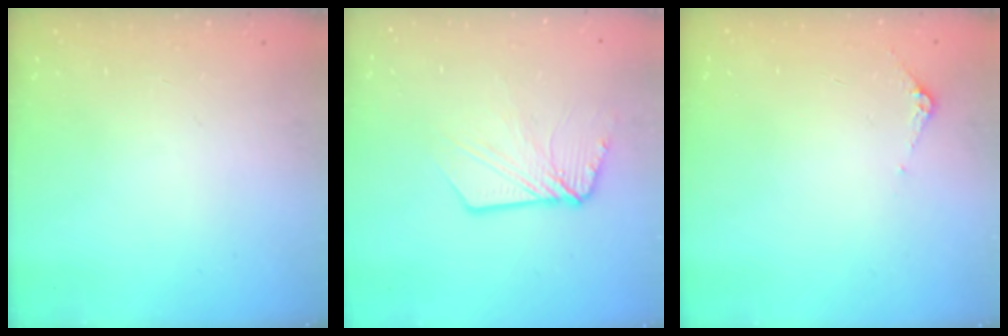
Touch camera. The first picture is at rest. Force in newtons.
{"total": 10.3, "press": 10.2, "slide": 0.8}
{"total": 4.2, "press": 4.2, "slide": 0.4}